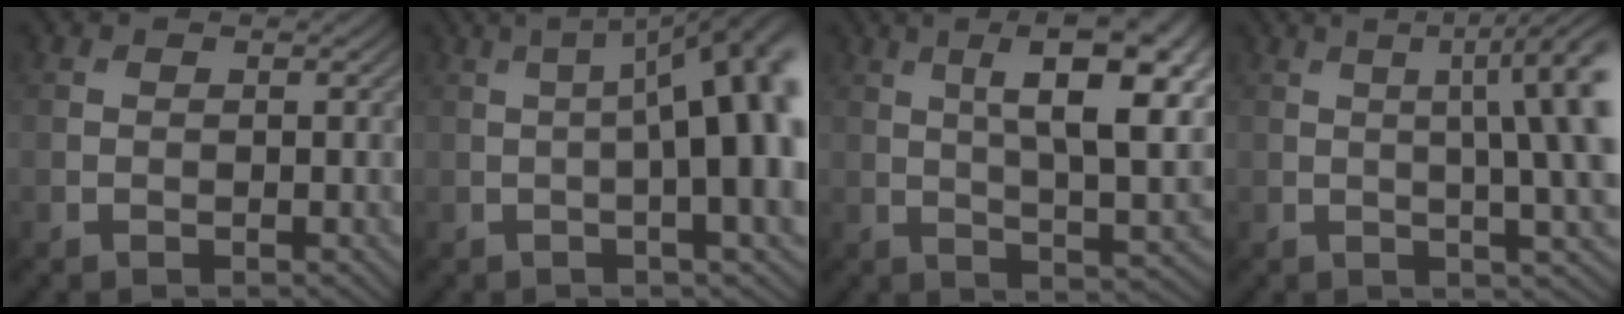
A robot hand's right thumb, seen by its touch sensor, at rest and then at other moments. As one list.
[{"total": 14.6, "force": [0.9, 4.3, 13.9], "torque": [-0.159, 0.022, 0.011]}, {"total": 13.2, "force": [4.2, 4.2, 11.8], "torque": [-0.176, 0.007, 0.069]}, {"total": 10.1, "force": [1.4, 2.3, 9.7], "torque": [-0.117, 0.018, 0.022]}]